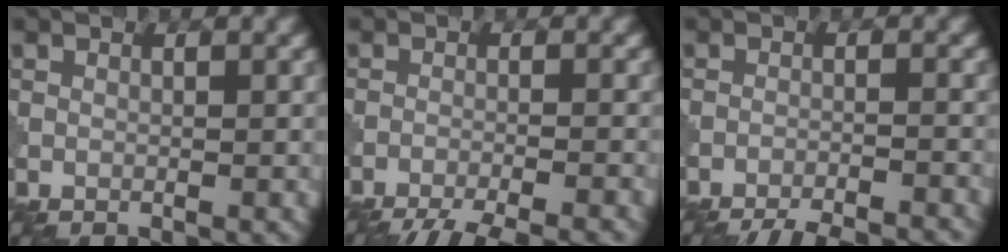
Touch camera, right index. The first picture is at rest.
{"total": 7.2, "force": [-6.4, 1.1, 3.1], "torque": [-0.046, -0.014, -0.099]}
{"total": 8.4, "force": [-8.0, 1.5, 2.3], "torque": [-0.025, 0.002, -0.110]}